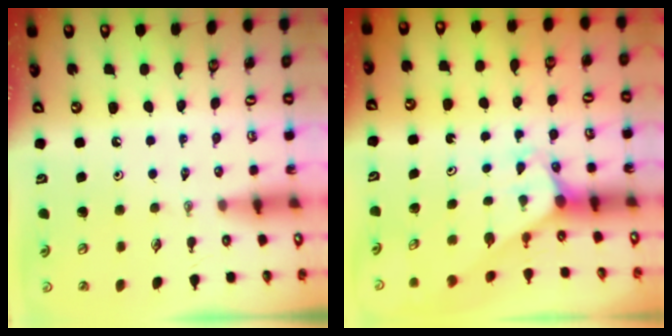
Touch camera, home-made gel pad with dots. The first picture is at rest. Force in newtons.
{"total": 3.0, "press": 3.0, "slide": 0.2}